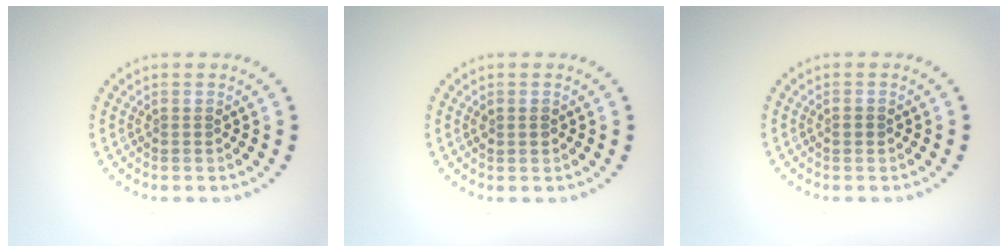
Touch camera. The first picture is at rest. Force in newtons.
{"total": 0.7, "press": 0.7, "slide": 0.3}
{"total": 0.8, "press": 0.8, "slide": 0.0}